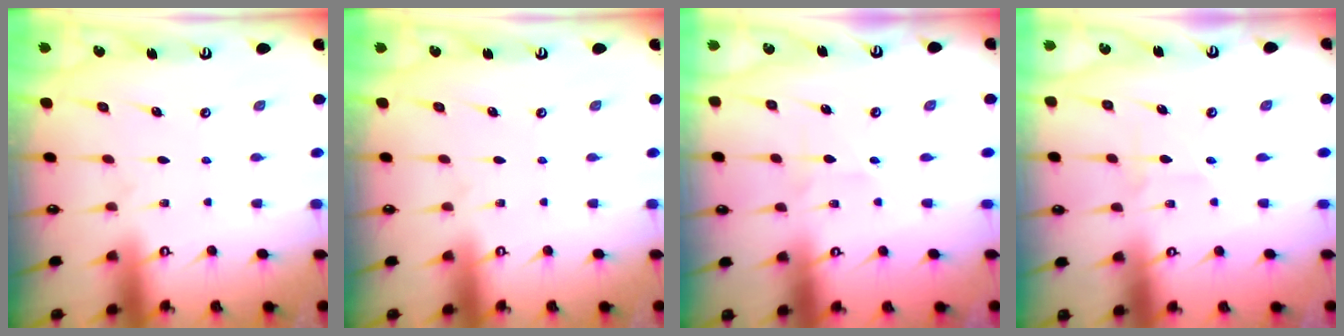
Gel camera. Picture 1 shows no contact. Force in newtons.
{"total": 0.0}
{"total": 1.3, "press": 1.3, "slide": 0.2}
{"total": 1.9, "press": 1.7, "slide": 1.0}